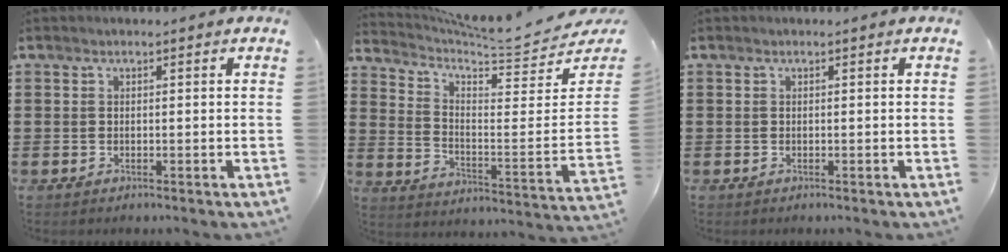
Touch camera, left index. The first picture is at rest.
{"total": 5.7, "force": [5.1, 0.3, 2.5], "torque": [-0.060, -0.061, 0.079]}
{"total": 0.0}